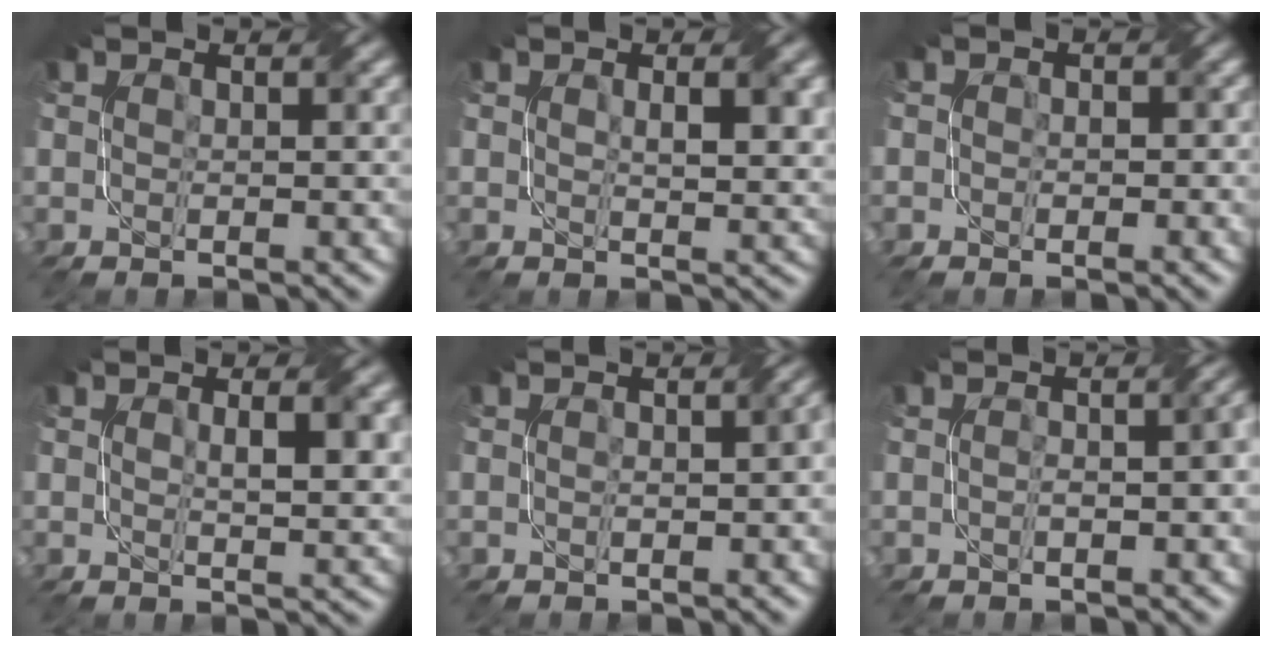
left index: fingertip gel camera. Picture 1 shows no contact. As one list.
[{"total": 2.7, "force": [0.7, 0.8, 2.4], "torque": [-0.039, -0.002, 0.014]}, {"total": 1.4, "force": [-0.1, 1.3, 0.6], "torque": [-0.002, -0.001, -0.008]}, {"total": 3.3, "force": [0.8, 0.8, 3.0], "torque": [-0.047, -0.001, 0.016]}, {"total": 2.2, "force": [-0.3, 0.8, 2.0], "torque": [-0.025, 0.000, 0.001]}, {"total": 3.3, "force": [-0.4, 1.3, 3.0], "torque": [-0.021, 0.012, -0.011]}]